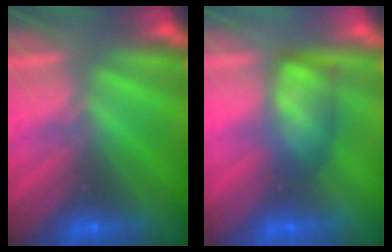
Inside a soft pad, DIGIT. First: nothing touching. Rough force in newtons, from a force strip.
{"total": 4.8}